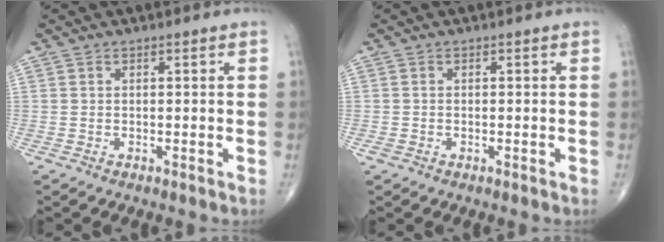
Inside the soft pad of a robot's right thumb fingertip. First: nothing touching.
{"total": 0.5, "force": [-0.3, 0.4, 0.3], "torque": [-0.008, 0.000, -0.006]}